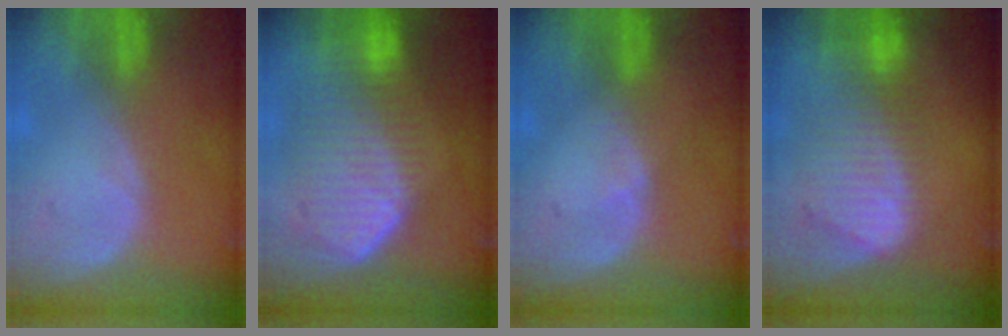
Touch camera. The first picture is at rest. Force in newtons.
{"total": 10.8, "press": 9.5, "slide": 5.1}
{"total": 1.1, "press": 1.1, "slide": 0.2}
{"total": 10.0, "press": 8.5, "slide": 5.2}